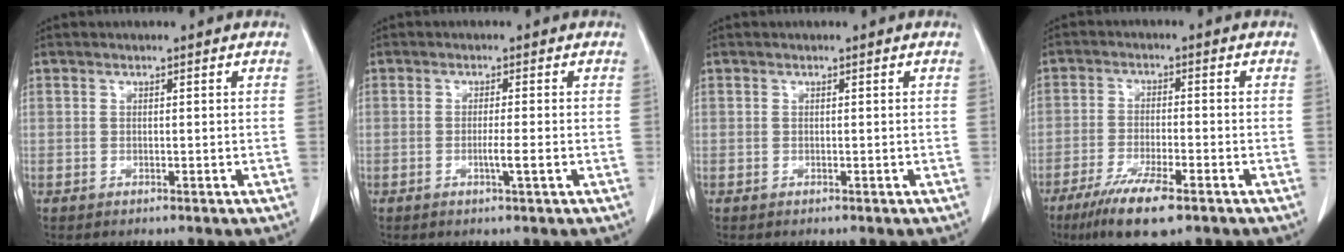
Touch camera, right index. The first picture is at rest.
{"total": 2.2, "force": [-0.7, -0.4, 2.1], "torque": [-0.038, -0.004, -0.011]}
{"total": 0.0}
{"total": 8.7, "force": [-5.5, 1.7, 6.5], "torque": [-0.117, -0.018, -0.092]}